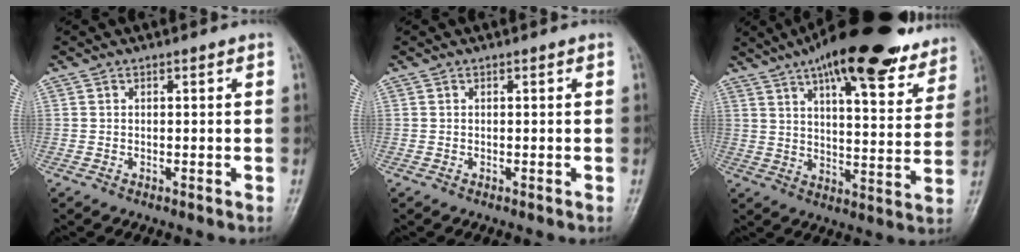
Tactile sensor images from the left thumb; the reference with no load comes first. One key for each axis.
{"total": 0.0}
{"total": 26.1, "fx": 18.2, "fy": 8.3, "fz": 16.7, "tx": -0.219, "ty": -0.039, "tz": 0.250}